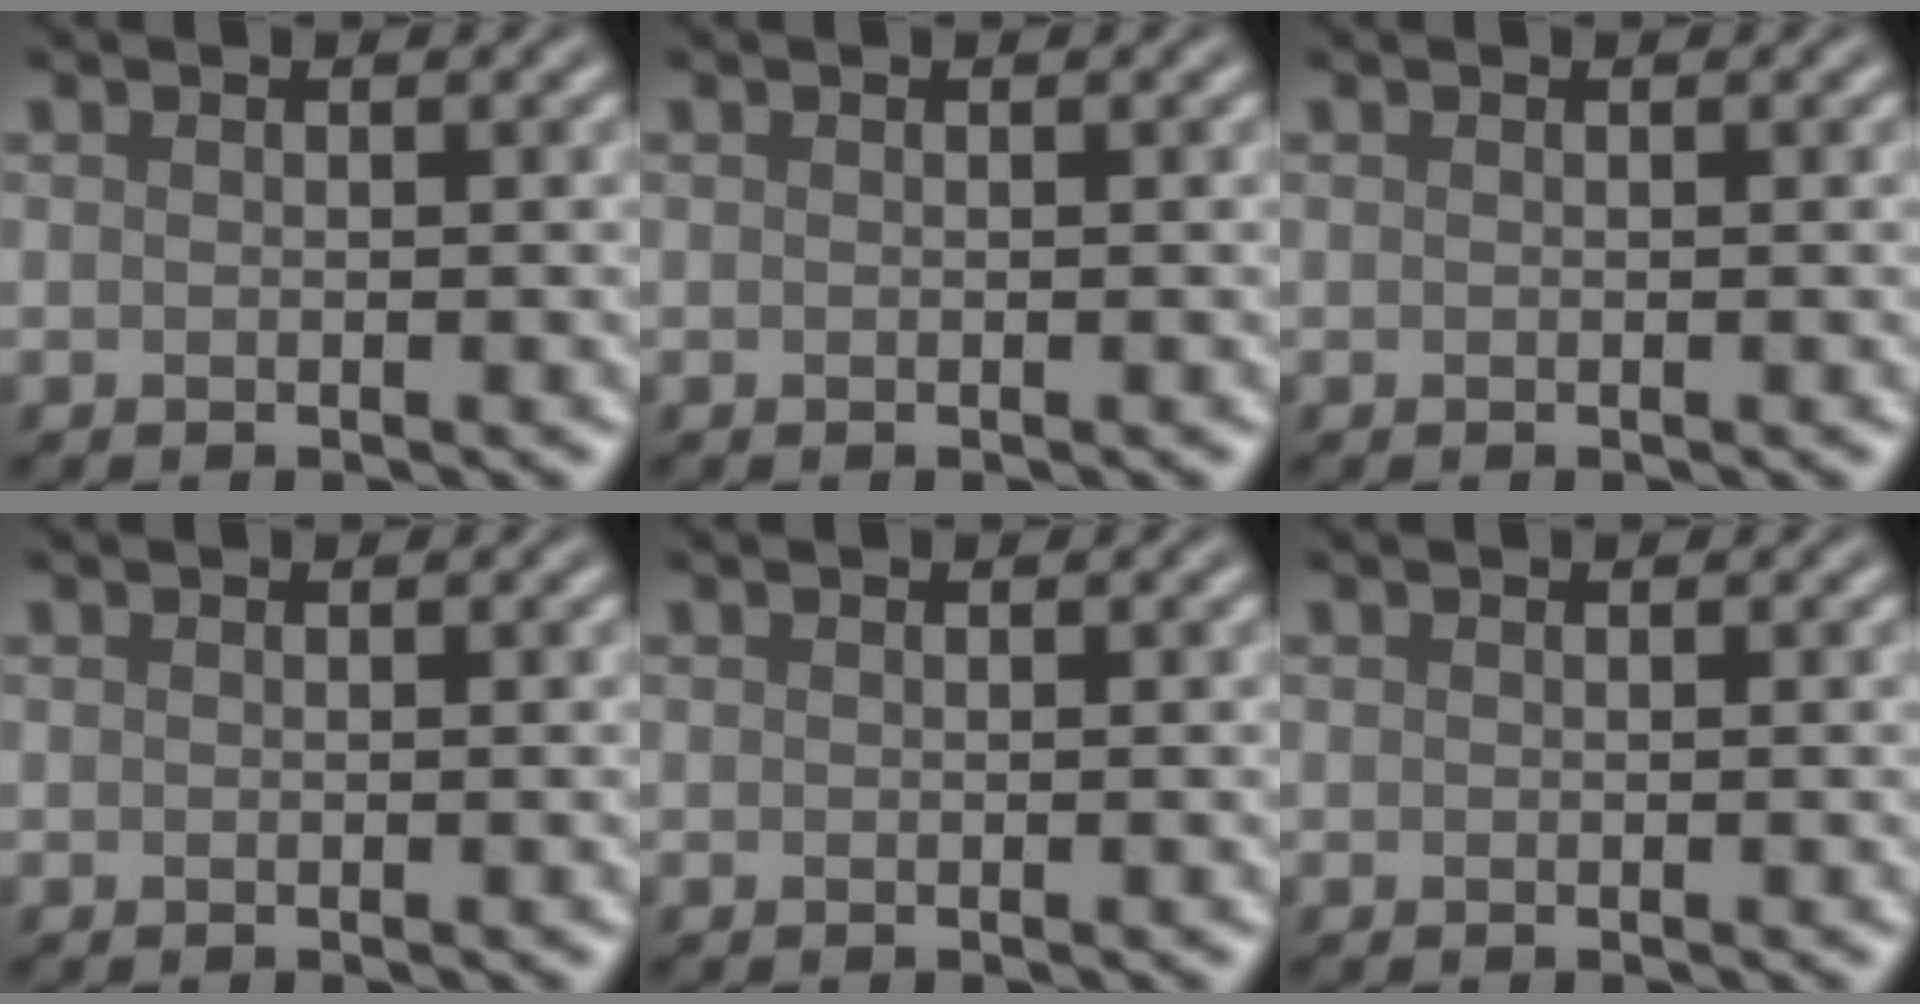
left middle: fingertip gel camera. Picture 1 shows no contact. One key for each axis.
{"total": 0.0}
{"total": 0.0}
{"total": 0.0}
{"total": 0.0}
{"total": 0.0}